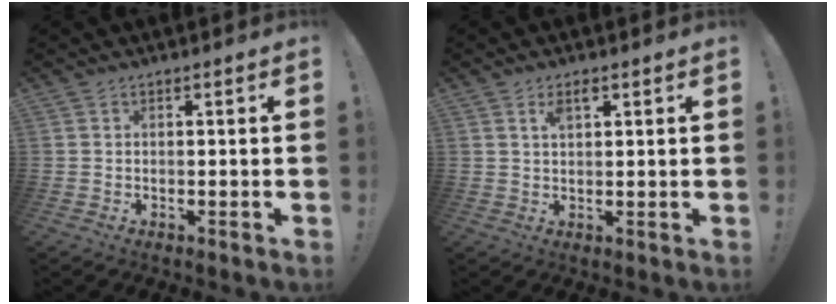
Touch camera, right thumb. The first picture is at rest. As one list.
[{"total": 3.1, "force": [1.8, 1.3, 2.2], "torque": [-0.031, -0.005, 0.028]}]